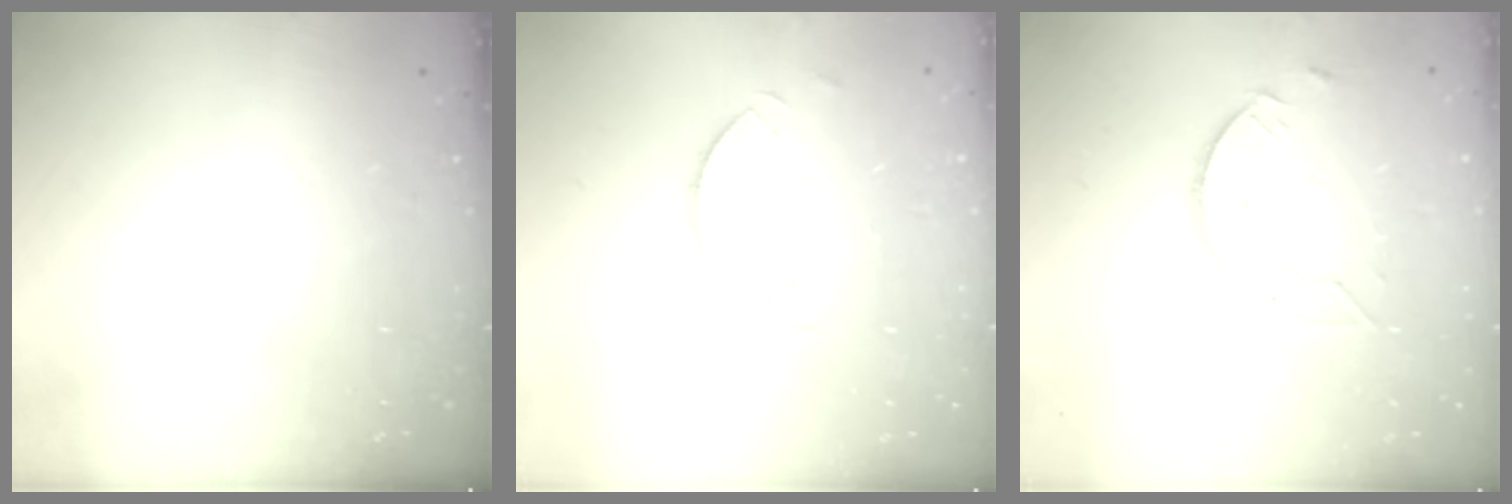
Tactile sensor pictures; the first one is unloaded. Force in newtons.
{"total": 3.2, "press": 3.2, "slide": 0.3}
{"total": 4.2, "press": 4.2, "slide": 0.2}